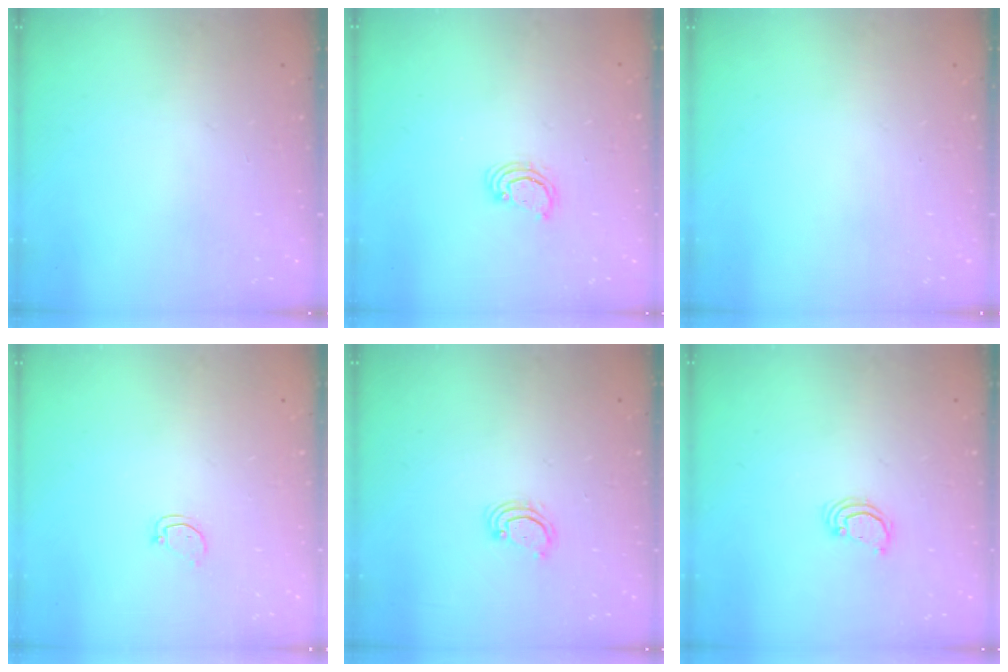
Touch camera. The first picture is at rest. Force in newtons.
{"total": 3.1, "press": 3.1, "slide": 0.3}
{"total": 0.0}
{"total": 2.5, "press": 2.5, "slide": 0.3}
{"total": 3.4, "press": 3.4, "slide": 0.3}
{"total": 2.6, "press": 2.6, "slide": 0.2}